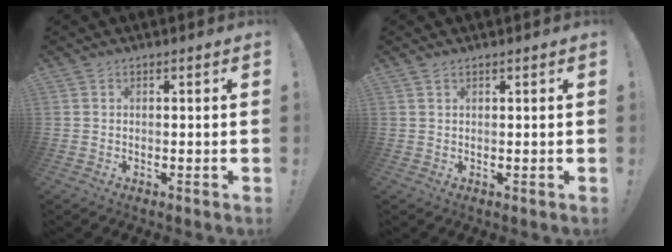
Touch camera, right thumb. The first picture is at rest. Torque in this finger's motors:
{"motor_torque": [-0.02, -0.13, 0.02, 0.25, -0.02]}